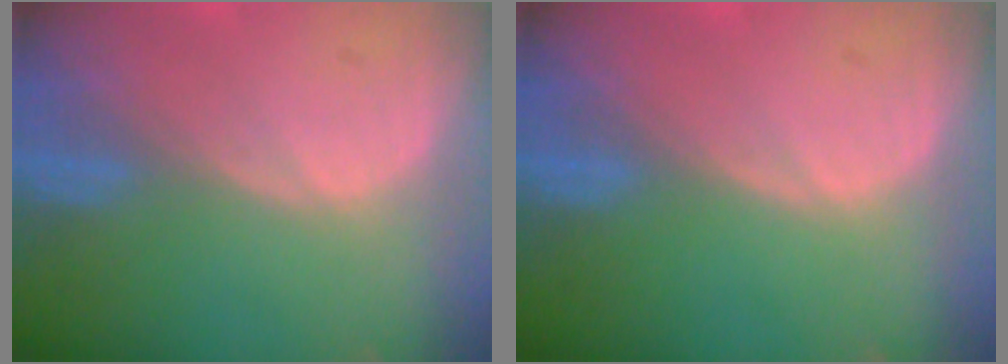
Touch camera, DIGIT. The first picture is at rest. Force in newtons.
{"total": 0.0}